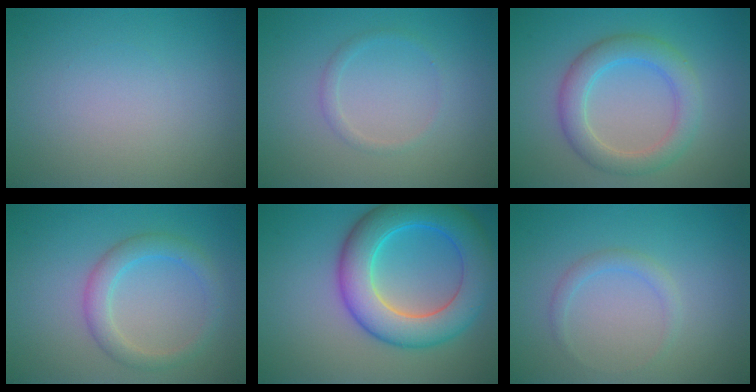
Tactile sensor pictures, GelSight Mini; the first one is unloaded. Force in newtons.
{"total": 1.0, "press": 1.0, "slide": 0.1}
{"total": 3.5, "press": 3.5, "slide": 0.5}
{"total": 2.9, "press": 2.9, "slide": 0.1}
{"total": 8.6, "press": 8.6, "slide": 0.2}
{"total": 1.3, "press": 1.3, "slide": 0.1}